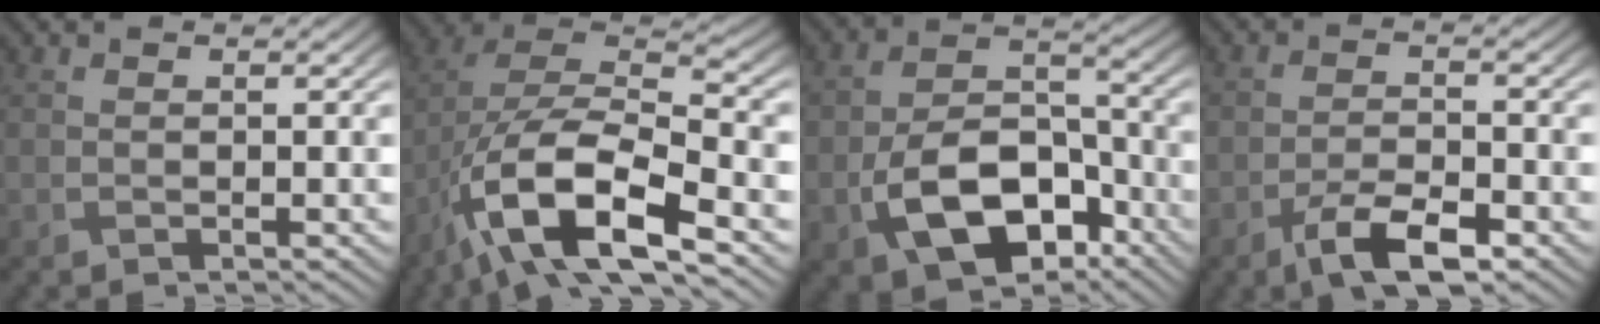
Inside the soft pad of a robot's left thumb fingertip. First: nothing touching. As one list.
[{"total": 14.8, "force": [-7.3, 5.6, 11.5], "torque": [-0.241, -0.017, -0.144]}, {"total": 11.6, "force": [-5.1, 6.8, 7.9], "torque": [-0.160, -0.008, -0.090]}, {"total": 5.9, "force": [-3.6, 1.9, 4.2], "torque": [-0.082, 0.001, -0.068]}]